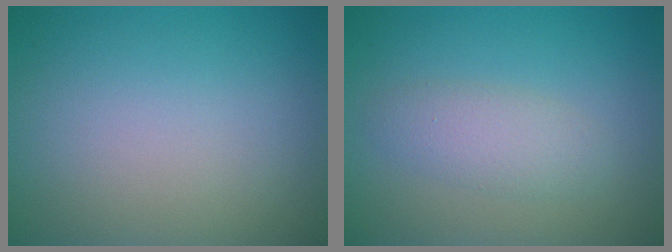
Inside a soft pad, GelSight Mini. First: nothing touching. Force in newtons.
{"total": 2.5, "press": 2.5, "slide": 0.1}